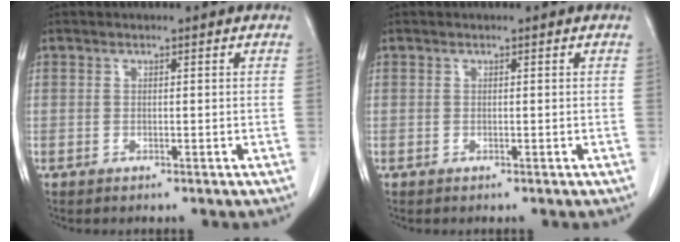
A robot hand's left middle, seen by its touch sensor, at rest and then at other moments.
{"total": 0.0}